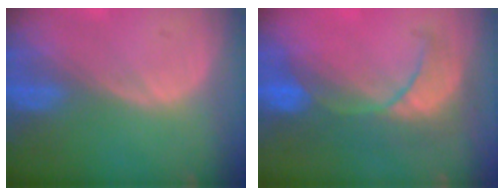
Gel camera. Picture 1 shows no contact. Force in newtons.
{"total": 8.4, "press": 8.3, "slide": 1.3}